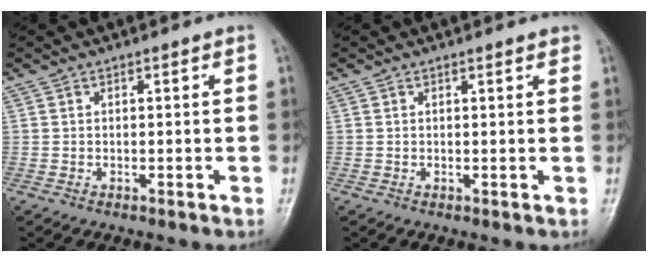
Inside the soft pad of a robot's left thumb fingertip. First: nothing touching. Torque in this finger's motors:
{"motor_torque": [-0.19, -0.17, -0.22, -0.08, 0.02]}